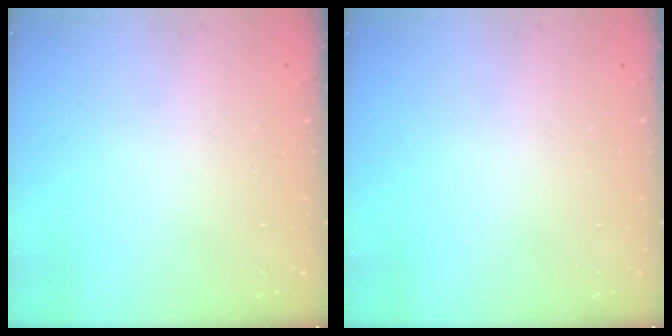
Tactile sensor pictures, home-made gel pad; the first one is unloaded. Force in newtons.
{"total": 0.0}